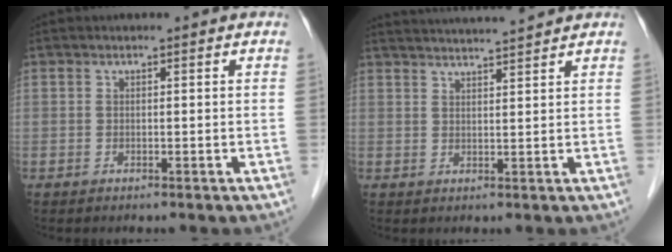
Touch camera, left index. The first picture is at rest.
{"total": 8.2, "force": [7.8, -0.9, 2.5], "torque": [-0.044, 0.017, 0.115]}